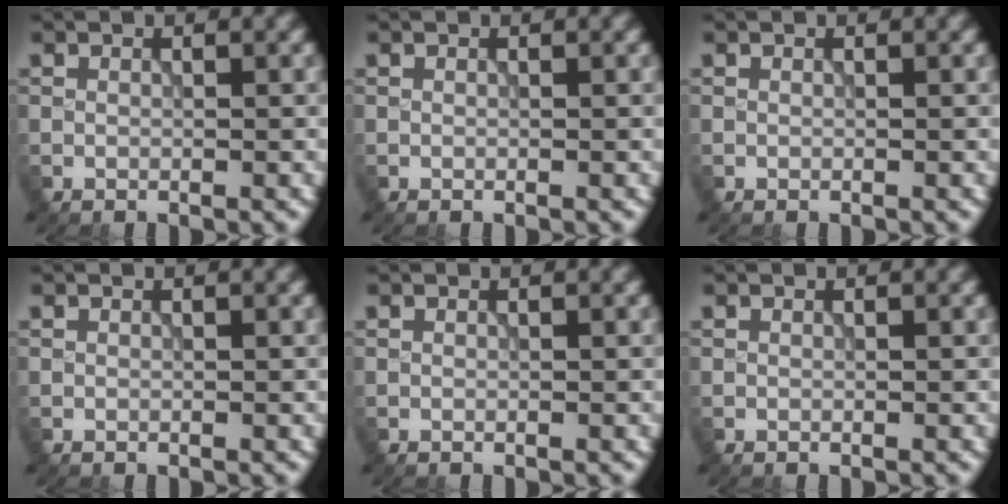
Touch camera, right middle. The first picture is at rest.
{"total": 0.0}
{"total": 0.0}
{"total": 0.0}
{"total": 0.0}
{"total": 0.0}